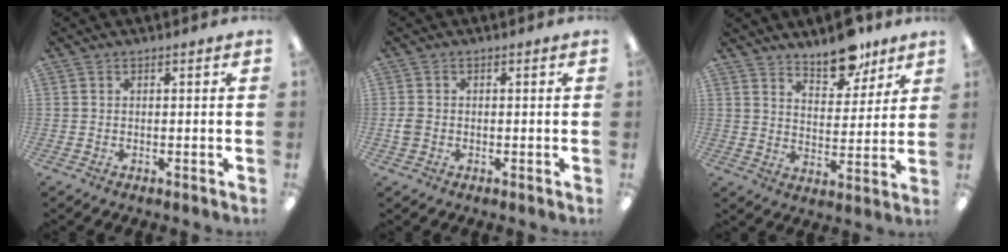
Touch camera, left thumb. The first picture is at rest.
{"total": 2.2, "force": [-0.4, 1.8, 1.2], "torque": [-0.020, 0.004, -0.008]}
{"total": 10.6, "force": [8.8, 4.3, 4.0], "torque": [-0.040, -0.059, 0.156]}